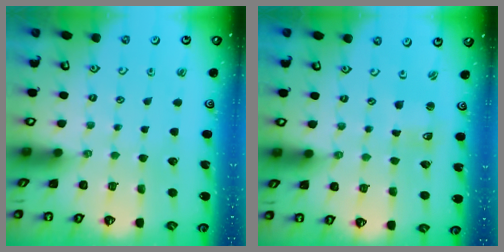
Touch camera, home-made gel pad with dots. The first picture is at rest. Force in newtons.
{"total": 1.0, "press": 1.0, "slide": 0.2}